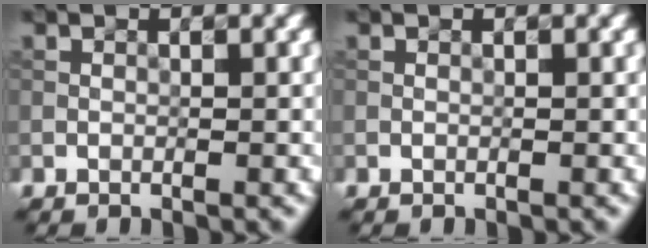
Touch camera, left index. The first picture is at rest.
{"total": 0.0}